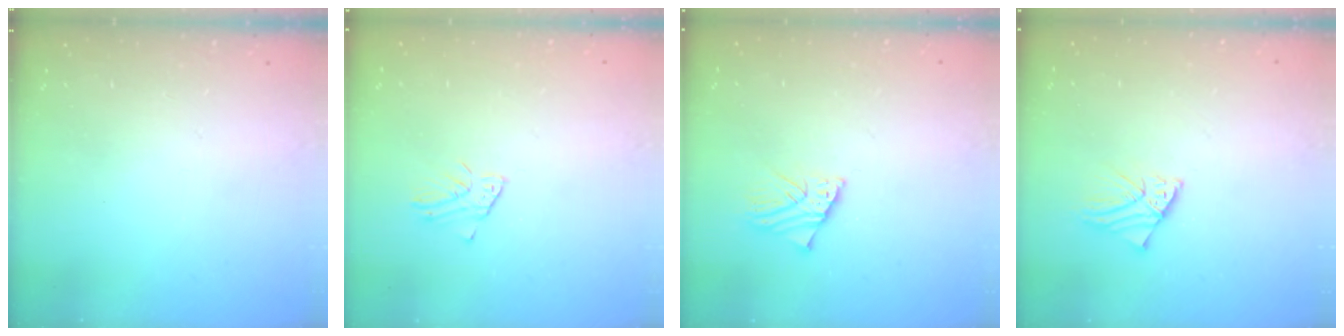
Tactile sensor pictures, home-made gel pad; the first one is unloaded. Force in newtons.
{"total": 2.1, "press": 2.1, "slide": 0.1}
{"total": 3.1, "press": 3.1, "slide": 0.4}
{"total": 3.1, "press": 3.1, "slide": 0.4}